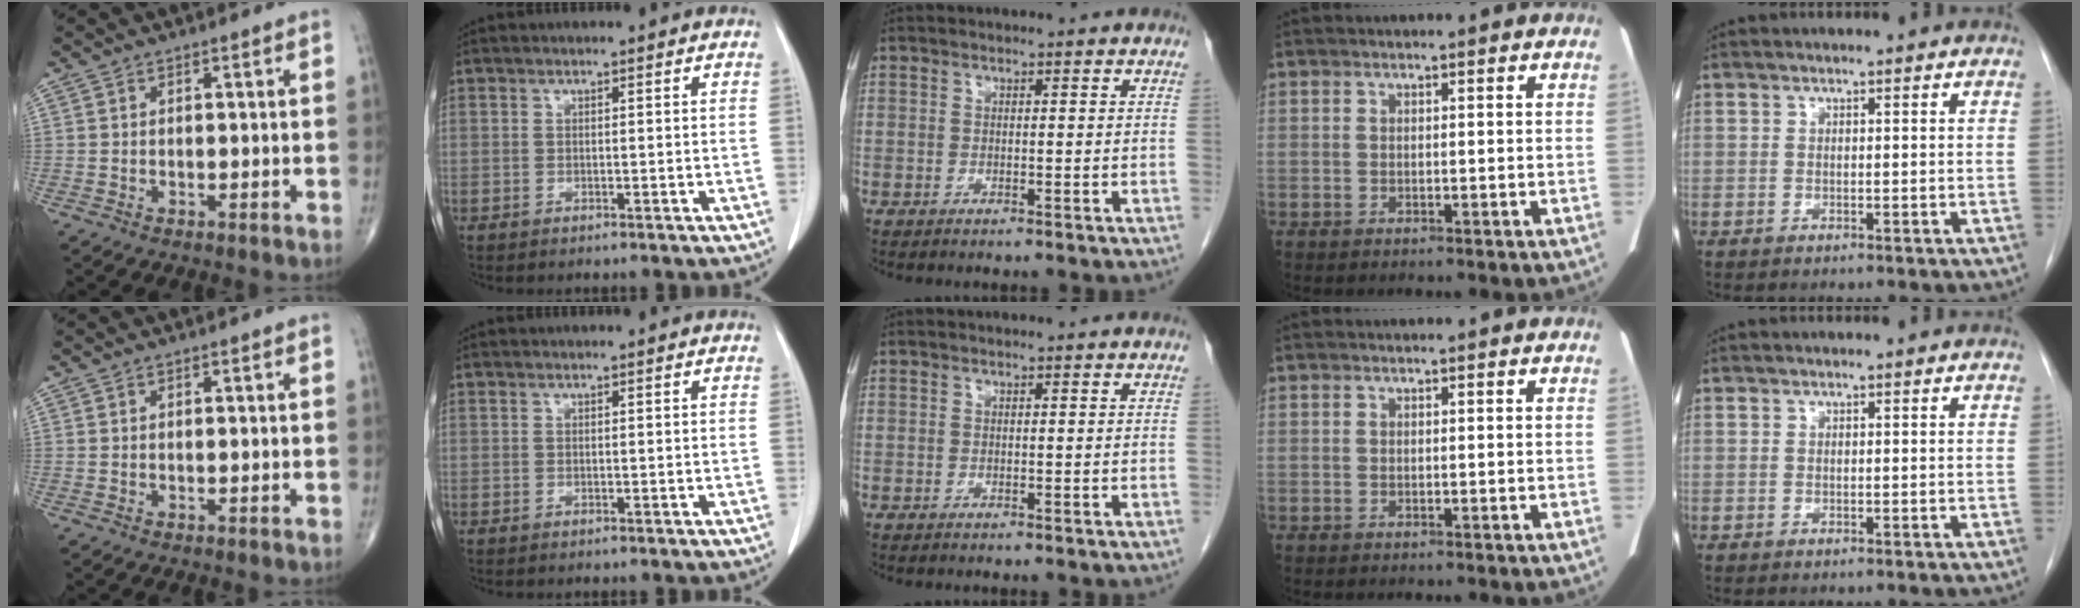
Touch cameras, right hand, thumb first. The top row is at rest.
{}